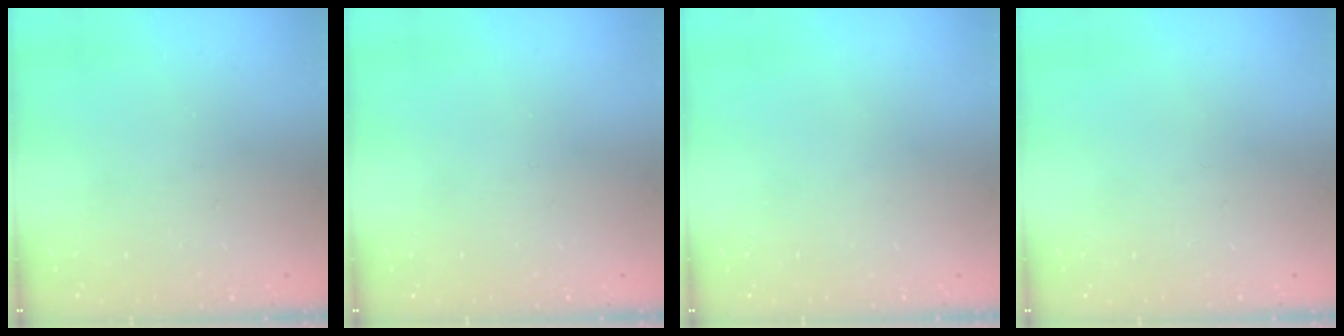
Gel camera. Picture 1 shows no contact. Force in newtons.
{"total": 0.0}
{"total": 0.0}
{"total": 0.0}